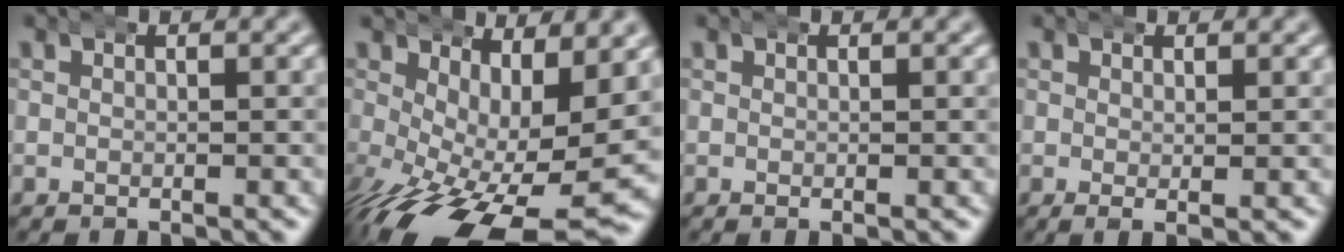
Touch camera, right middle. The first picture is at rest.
{"total": 9.4, "force": [-2.5, 3.9, 8.2], "torque": [-0.142, -0.053, -0.009]}
{"total": 0.0}
{"total": 1.0, "force": [0.1, 0.1, 1.0], "torque": [-0.019, -0.003, 0.002]}